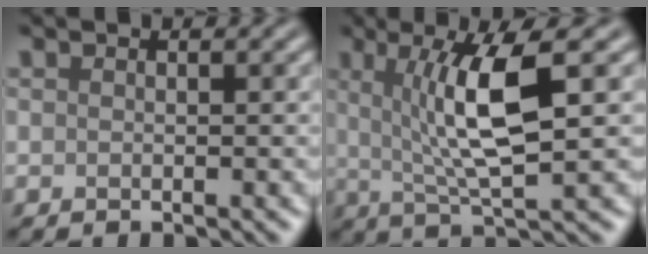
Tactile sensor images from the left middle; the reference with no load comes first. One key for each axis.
{"total": 7.0, "fx": 1.4, "fy": 1.5, "fz": 6.7, "tx": -0.122, "ty": 0.000, "tz": 0.027}